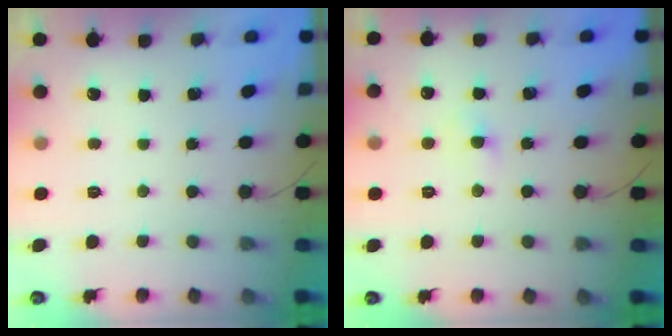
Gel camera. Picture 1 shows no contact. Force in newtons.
{"total": 2.4, "press": 2.2, "slide": 0.9}